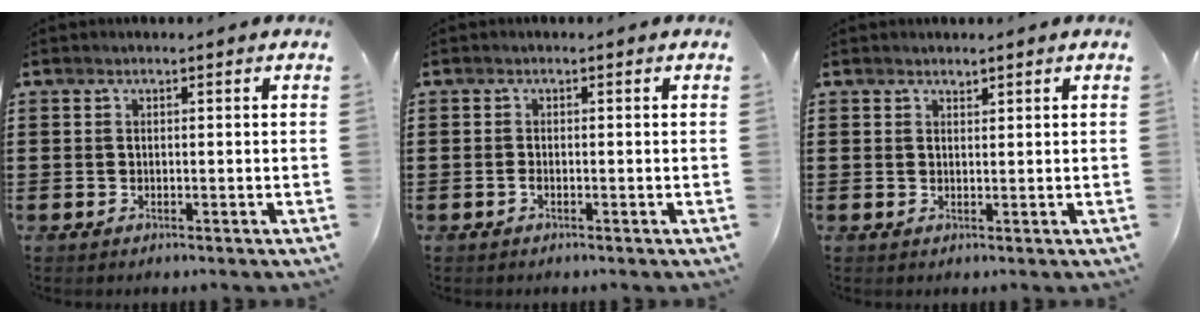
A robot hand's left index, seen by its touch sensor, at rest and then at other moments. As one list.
[{"total": 0.7, "force": [-0.4, 0.2, 0.5], "torque": [-0.012, -0.003, -0.008]}, {"total": 1.1, "force": [1.1, 0.2, 0.1], "torque": [-0.004, -0.001, 0.021]}]